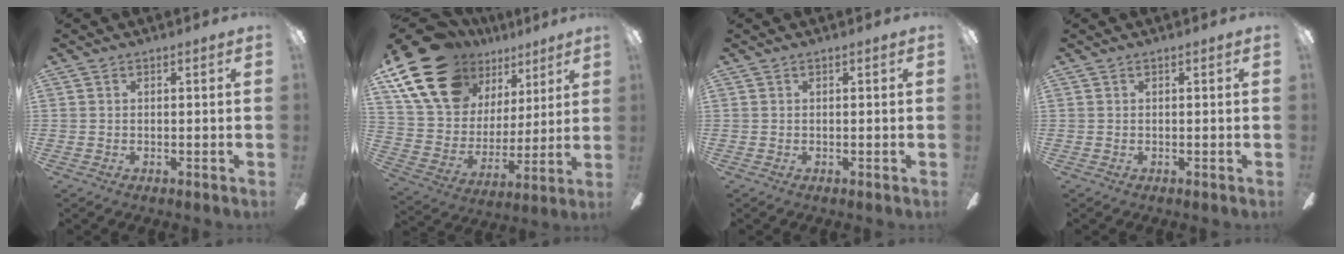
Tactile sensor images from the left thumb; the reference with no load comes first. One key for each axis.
{"total": 20.5, "fx": 13.0, "fy": 12.6, "fz": 9.7, "tx": -0.190, "ty": -0.069, "tz": 0.246}
{"total": 0.0}
{"total": 0.0}